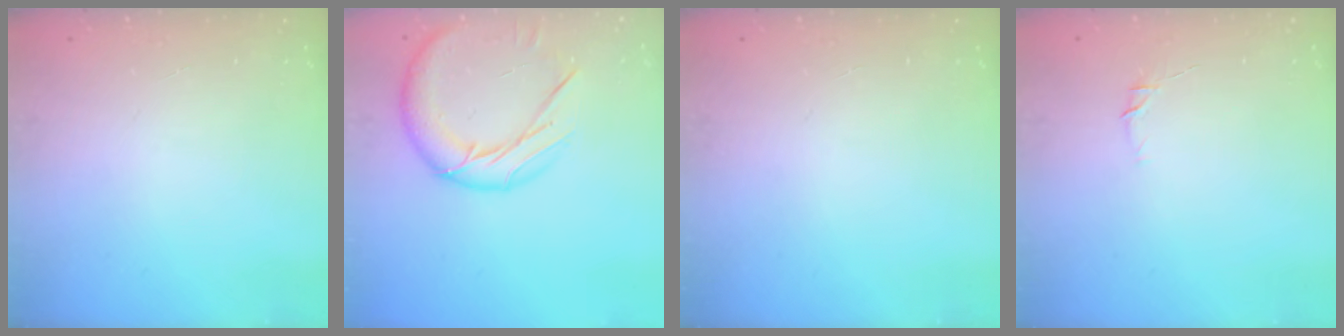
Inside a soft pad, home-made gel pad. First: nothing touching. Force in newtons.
{"total": 14.2, "press": 14.2, "slide": 0.8}
{"total": 0.0}
{"total": 4.5, "press": 4.4, "slide": 1.0}